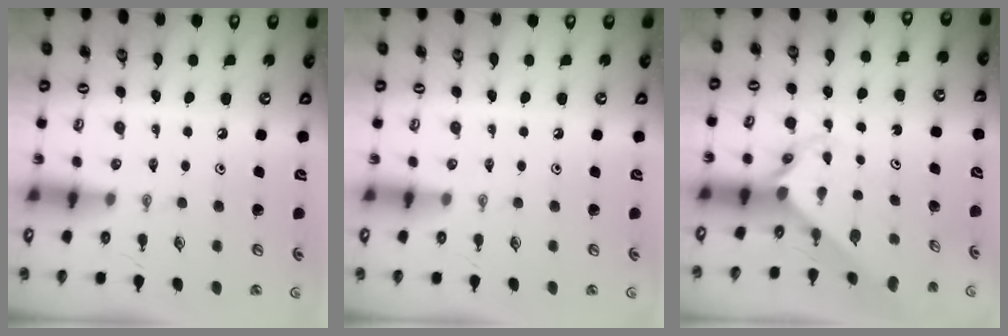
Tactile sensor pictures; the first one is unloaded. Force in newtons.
{"total": 0.0}
{"total": 2.2, "press": 2.2, "slide": 0.2}